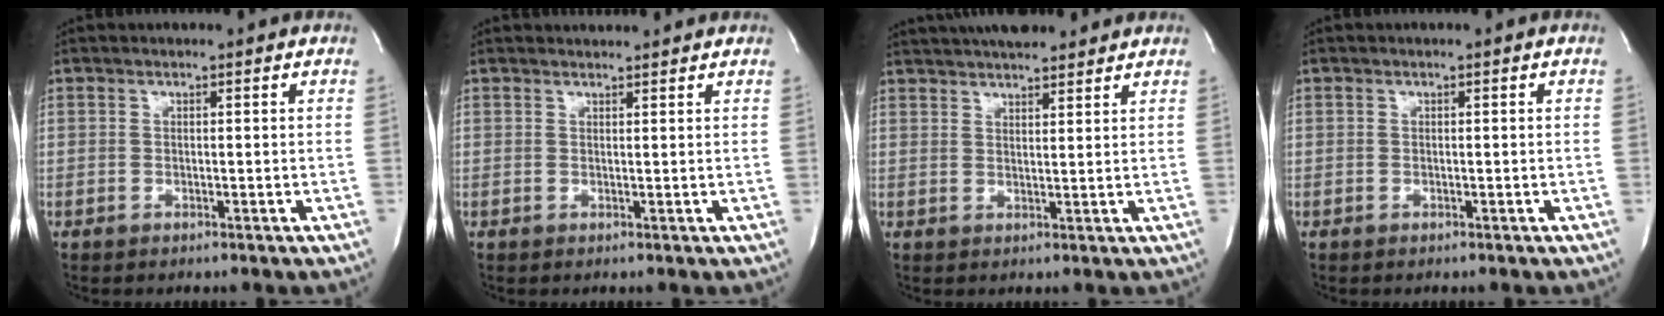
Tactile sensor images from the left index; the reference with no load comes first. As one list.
[{"total": 3.5, "force": [3.5, 0.6, 0.3], "torque": [-0.010, 0.018, 0.042]}, {"total": 13.5, "force": [12.0, 3.0, 5.4], "torque": [-0.089, 0.034, 0.177]}, {"total": 0.0}]